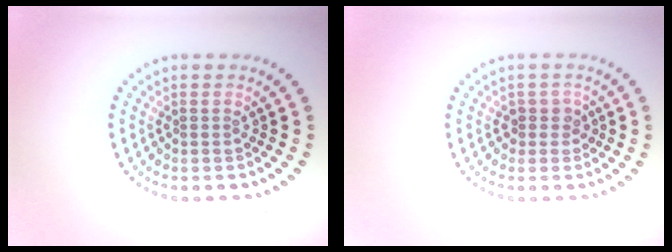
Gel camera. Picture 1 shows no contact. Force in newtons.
{"total": 1.5, "press": 1.2, "slide": 0.9}